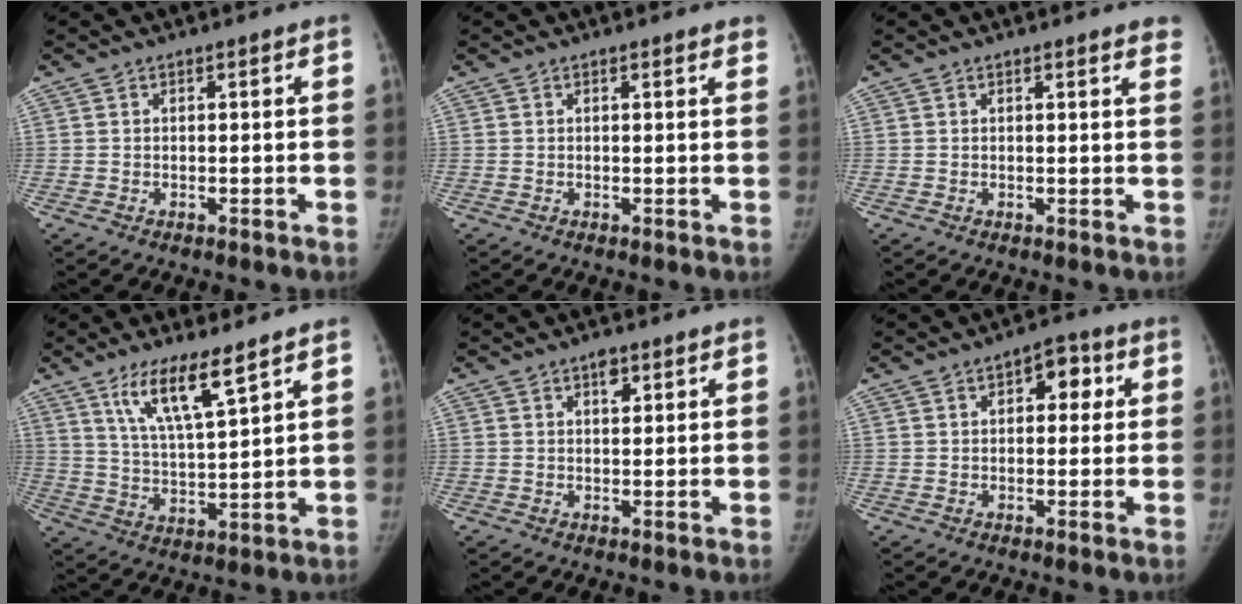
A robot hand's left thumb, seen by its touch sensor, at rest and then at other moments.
{"total": 1.4, "force": [1.1, 0.3, 0.7], "torque": [-0.005, -0.002, 0.010]}
{"total": 3.4, "force": [2.7, 0.6, 1.8], "torque": [-0.010, -0.006, 0.020]}
{"total": 10.0, "force": [6.5, 1.7, 7.5], "torque": [-0.131, -0.038, 0.127]}
{"total": 2.3, "force": [1.3, 1.2, 1.4], "torque": [-0.010, -0.003, 0.019]}
{"total": 6.1, "force": [1.8, 3.6, 4.5], "torque": [-0.026, 0.006, 0.016]}